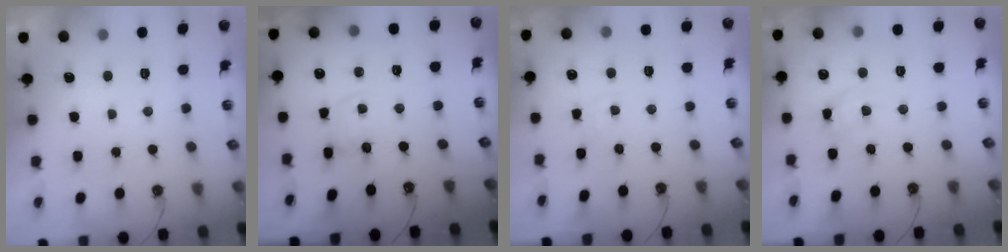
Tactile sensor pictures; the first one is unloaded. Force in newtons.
{"total": 1.8, "press": 1.8, "slide": 0.1}
{"total": 3.0, "press": 2.9, "slide": 0.4}
{"total": 6.9, "press": 6.8, "slide": 0.6}